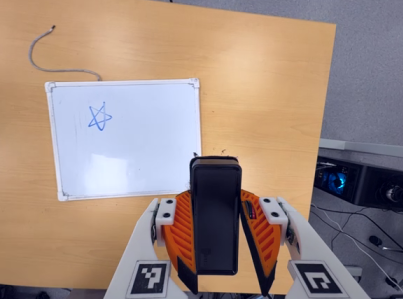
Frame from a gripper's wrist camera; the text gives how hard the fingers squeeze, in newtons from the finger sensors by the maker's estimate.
{"total": 6.1, "left": 4.7, "right": 7.5}